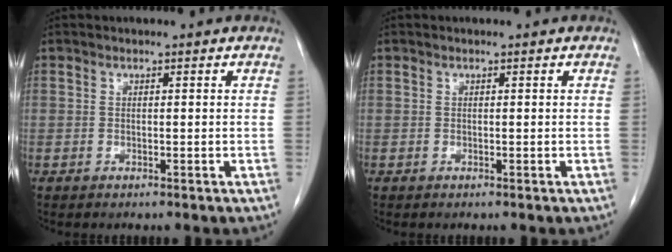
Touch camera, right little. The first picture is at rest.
{"total": 0.0}